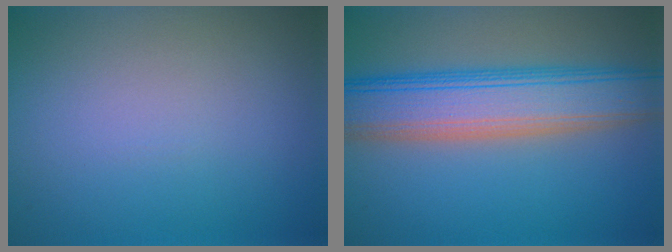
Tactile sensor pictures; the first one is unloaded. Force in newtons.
{"total": 8.8, "press": 8.8, "slide": 0.3}